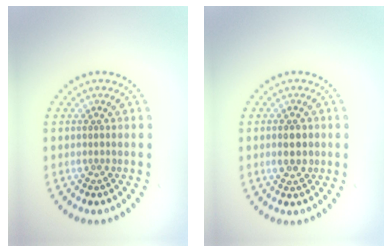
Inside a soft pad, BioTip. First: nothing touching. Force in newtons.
{"total": 2.6, "press": 2.6, "slide": 0.2}